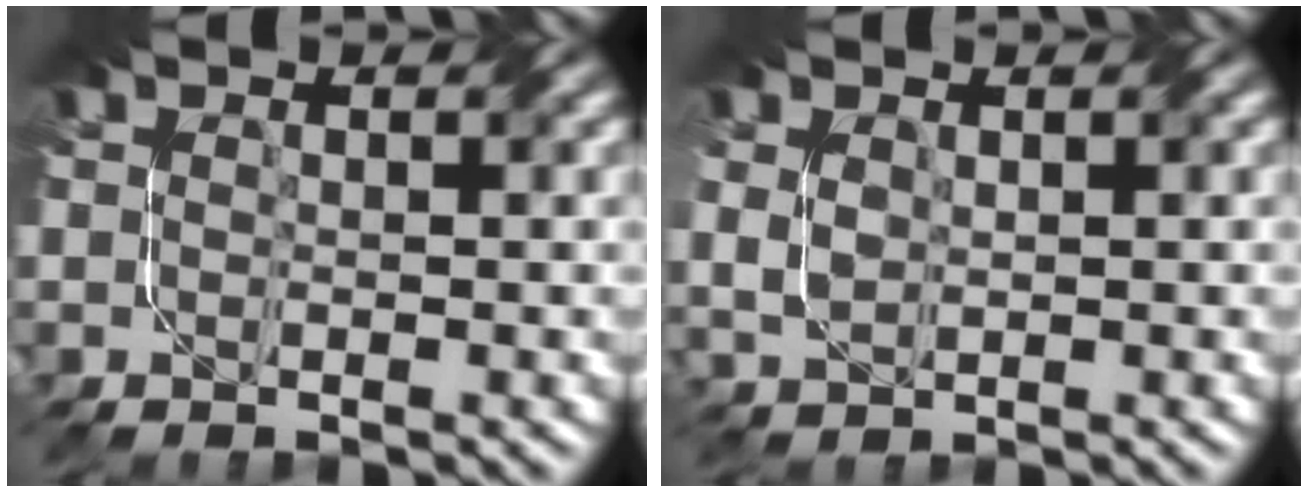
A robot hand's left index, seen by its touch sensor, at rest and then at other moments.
{"total": 1.5, "force": [0.1, 0.9, 1.1], "torque": [-0.032, -0.001, 0.005]}